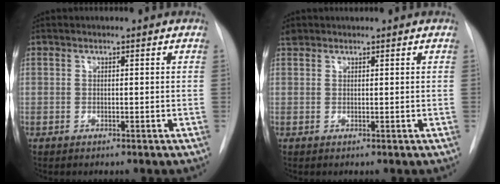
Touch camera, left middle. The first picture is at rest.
{"total": 1.2, "force": [1.1, 0.4, 0.0], "torque": [-0.006, 0.015, 0.023]}